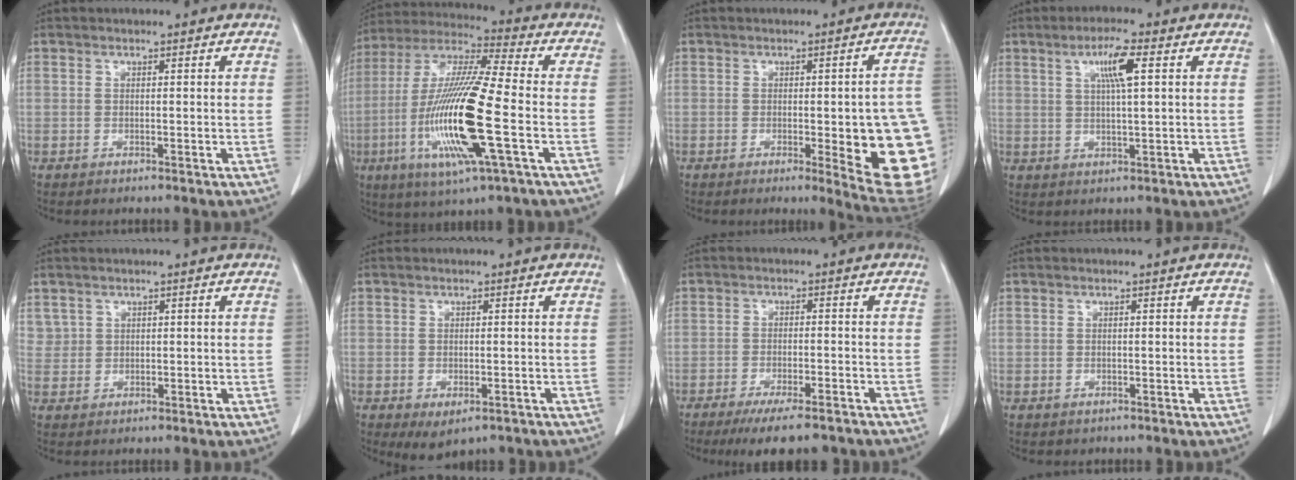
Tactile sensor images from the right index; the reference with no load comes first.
{"total": 19.0, "force": [-4.6, 1.1, 18.4], "torque": [-0.384, -0.019, -0.089]}
{"total": 15.1, "force": [-2.9, 2.7, 14.6], "torque": [-0.114, 0.005, -0.020]}
{"total": 5.6, "force": [2.0, 0.3, 5.2], "torque": [-0.094, 0.003, 0.035]}
{"total": 2.2, "force": [1.3, 1.7, 0.1], "torque": [0.011, 0.003, 0.023]}
{"total": 4.0, "force": [-2.3, 2.1, 2.5], "torque": [-0.038, -0.008, -0.024]}
{"total": 9.7, "force": [-7.8, 1.6, 5.5], "torque": [-0.075, -0.015, -0.115]}
{"total": 0.6, "force": [-0.2, 0.6, 0.0], "torque": [0.003, 0.006, -0.004]}